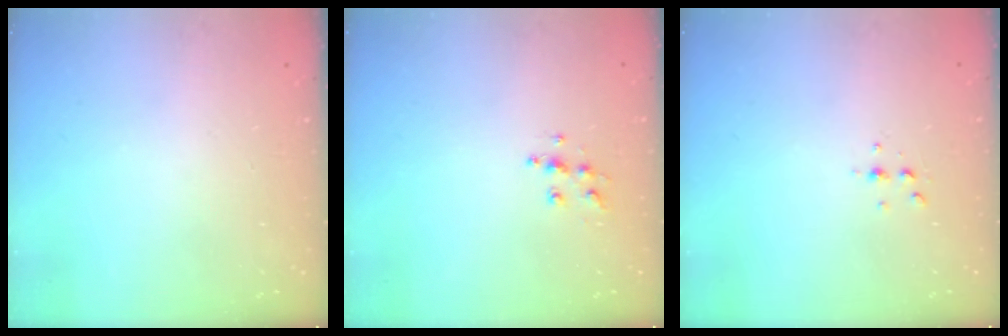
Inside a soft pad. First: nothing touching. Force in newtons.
{"total": 6.6, "press": 6.5, "slide": 0.3}
{"total": 3.7, "press": 3.6, "slide": 0.5}